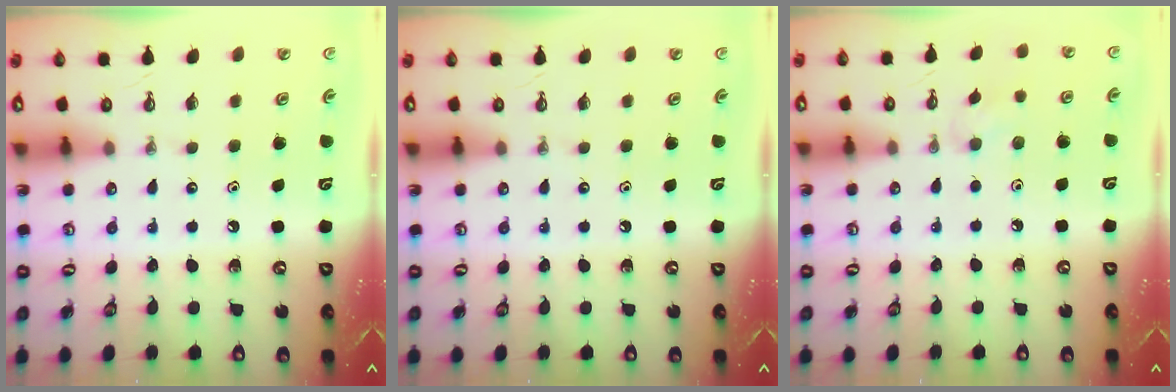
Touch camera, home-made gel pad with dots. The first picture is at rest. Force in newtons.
{"total": 0.0}
{"total": 5.5, "press": 5.5, "slide": 1.0}